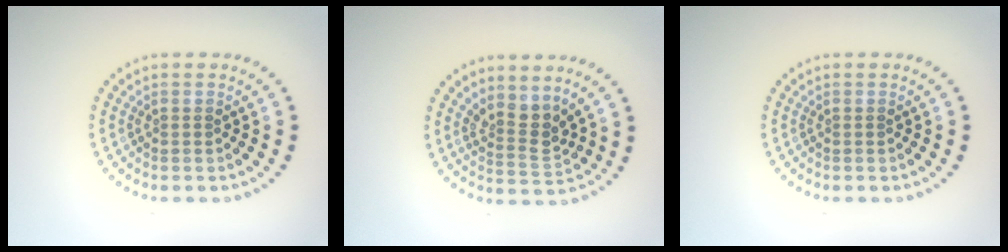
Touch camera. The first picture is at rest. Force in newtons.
{"total": 2.7, "press": 2.0, "slide": 1.8}
{"total": 0.0}